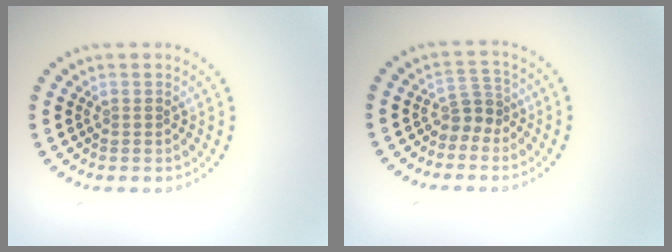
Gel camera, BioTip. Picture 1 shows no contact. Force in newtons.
{"total": 2.0, "press": 1.5, "slide": 1.3}